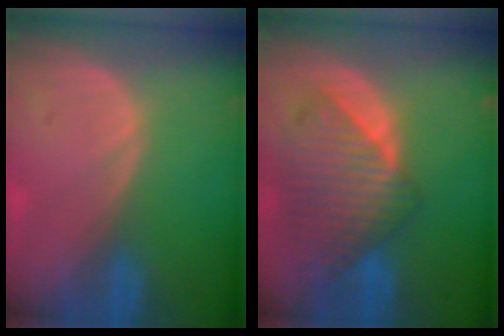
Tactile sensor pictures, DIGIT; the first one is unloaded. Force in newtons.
{"total": 9.6, "press": 8.5, "slide": 4.5}